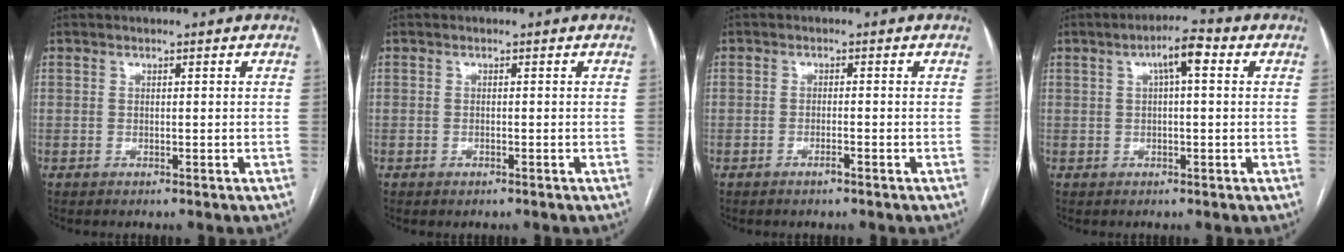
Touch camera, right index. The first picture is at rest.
{"total": 0.5, "force": [-0.4, 0.2, 0.3], "torque": [-0.007, -0.001, -0.003]}
{"total": 1.3, "force": [-0.9, 0.1, 1.0], "torque": [-0.019, 0.000, -0.015]}
{"total": 4.7, "force": [1.4, 0.9, 4.4], "torque": [-0.077, 0.018, 0.021]}